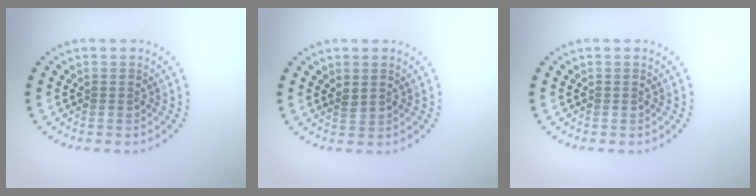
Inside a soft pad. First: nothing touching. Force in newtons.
{"total": 0.9, "press": 0.7, "slide": 0.6}
{"total": 0.0}